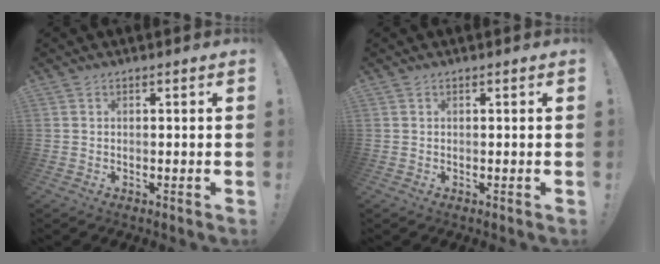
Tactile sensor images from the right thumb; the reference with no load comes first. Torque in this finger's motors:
{"motor_torque": [0.00, 0.00, -0.04, 0.00, 0.00]}